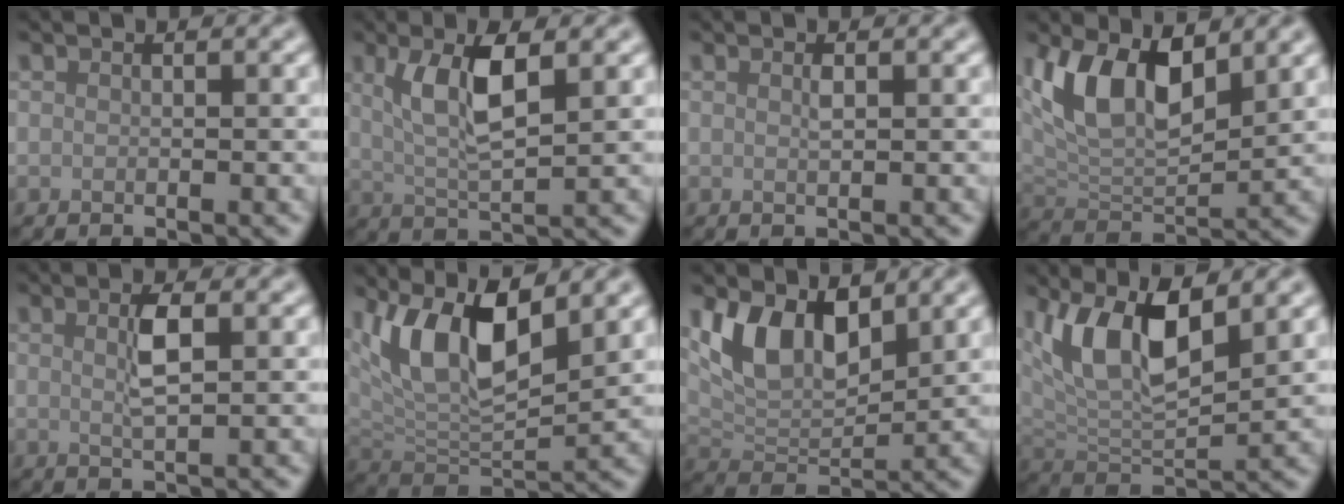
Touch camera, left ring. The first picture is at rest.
{"total": 5.4, "force": [1.5, 1.6, 5.0], "torque": [-0.097, 0.002, 0.030]}
{"total": 0.7, "force": [0.3, 0.2, 0.6], "torque": [-0.013, 0.001, 0.004]}
{"total": 7.8, "force": [3.2, 3.7, 6.0], "torque": [-0.113, -0.007, 0.057]}
{"total": 2.6, "force": [0.6, 0.6, 2.4], "torque": [-0.046, 0.002, 0.011]}
{"total": 9.2, "force": [3.7, 3.7, 7.6], "torque": [-0.140, -0.005, 0.065]}
{"total": 6.4, "force": [3.0, 3.5, 4.5], "torque": [-0.086, -0.009, 0.053]}
{"total": 8.0, "force": [3.4, 3.1, 6.5], "torque": [-0.127, -0.007, 0.060]}